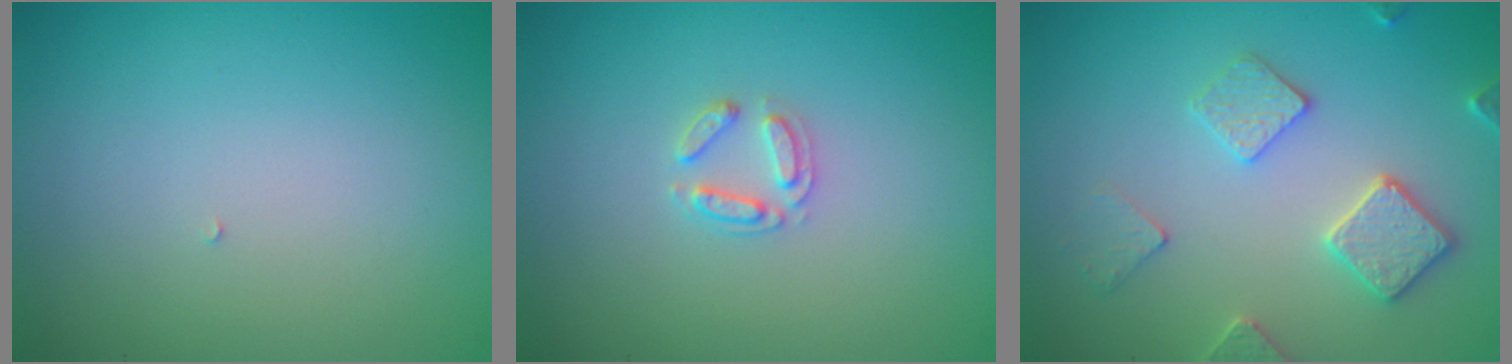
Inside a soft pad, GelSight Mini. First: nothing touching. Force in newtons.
{"total": 1.7, "press": 1.7, "slide": 0.2}
{"total": 3.2, "press": 3.2, "slide": 0.1}